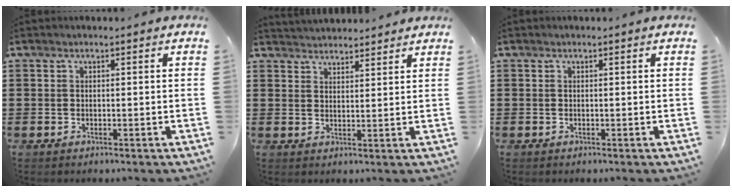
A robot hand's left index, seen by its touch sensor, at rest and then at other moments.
{"total": 2.8, "force": [2.7, -0.1, -0.4], "torque": [0.001, -0.010, 0.052]}
{"total": 0.0}